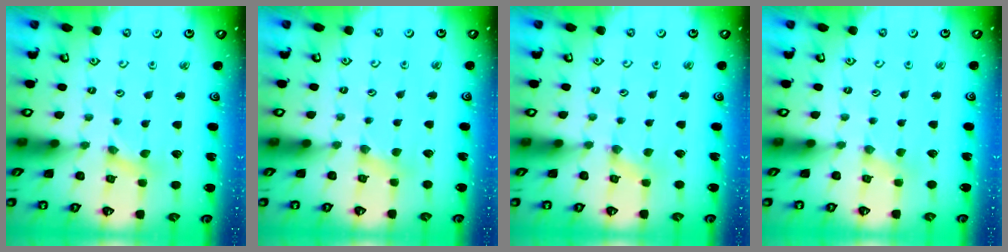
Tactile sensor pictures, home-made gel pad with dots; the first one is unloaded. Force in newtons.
{"total": 2.5, "press": 2.4, "slide": 0.4}
{"total": 0.6, "press": 0.6, "slide": 0.2}
{"total": 0.0}